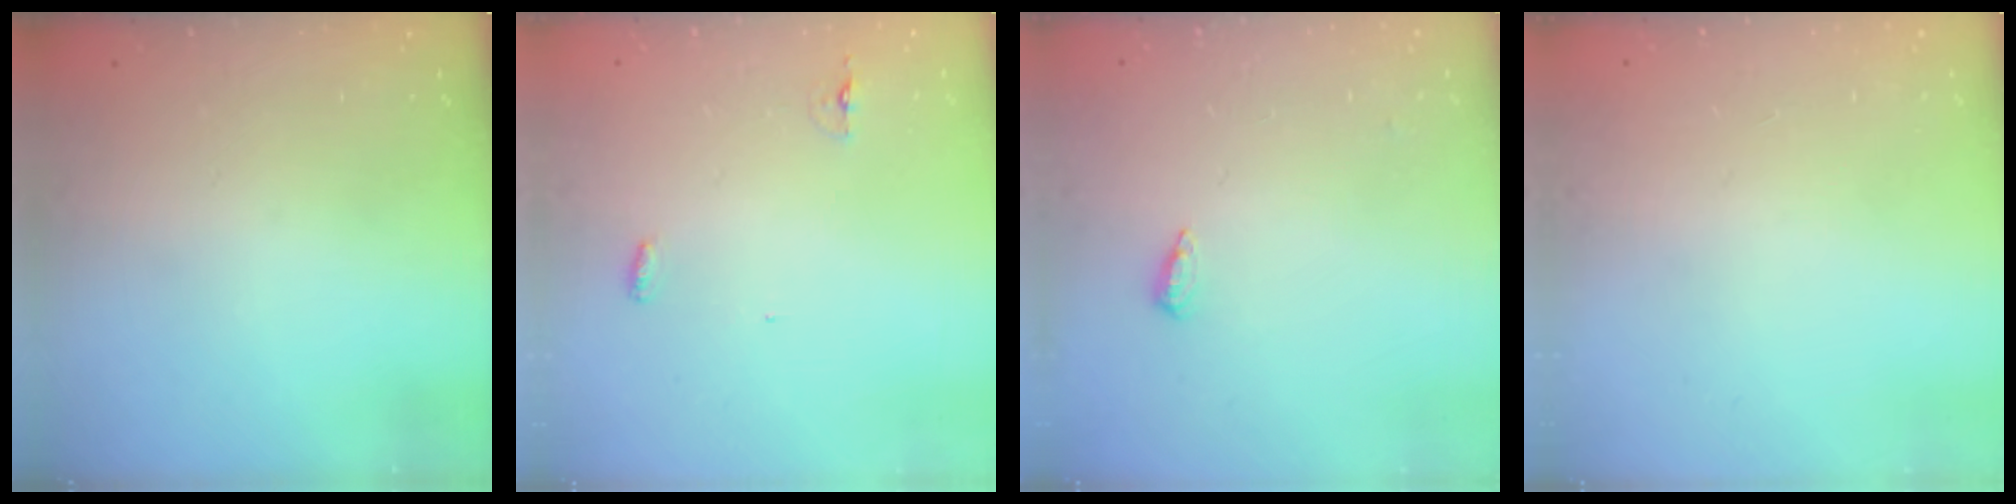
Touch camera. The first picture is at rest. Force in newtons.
{"total": 7.4, "press": 4.4, "slide": 6.0}
{"total": 3.9, "press": 3.8, "slide": 0.6}
{"total": 1.1, "press": 0.9, "slide": 0.6}